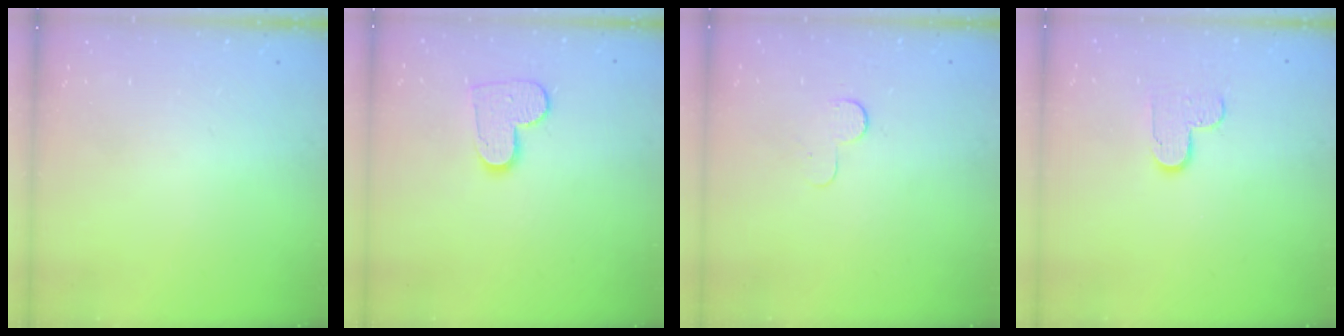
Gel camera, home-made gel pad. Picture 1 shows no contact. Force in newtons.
{"total": 9.7, "press": 9.7, "slide": 0.5}
{"total": 3.9, "press": 3.9, "slide": 0.4}
{"total": 5.5, "press": 5.5, "slide": 0.5}